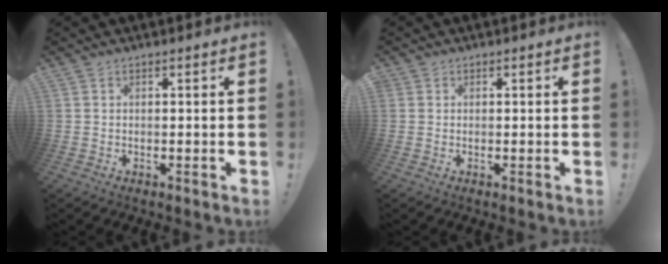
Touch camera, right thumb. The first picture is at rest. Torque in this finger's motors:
{"motor_torque": [0.44, 2.45, 0.31, -0.06, 0.07]}